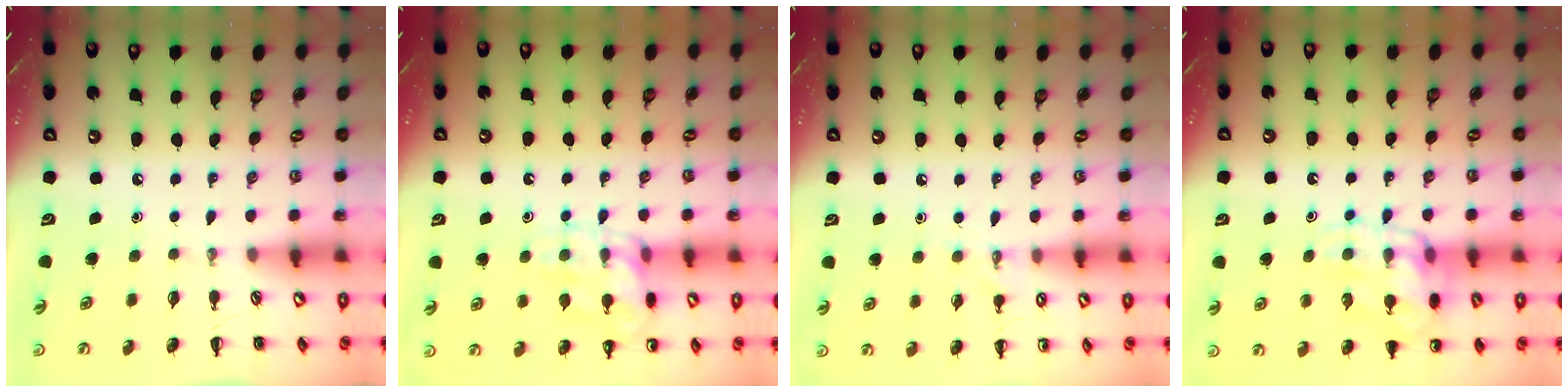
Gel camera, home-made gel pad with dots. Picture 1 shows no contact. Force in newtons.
{"total": 13.6, "press": 13.5, "slide": 1.1}
{"total": 6.6, "press": 6.3, "slide": 2.0}
{"total": 14.5, "press": 14.3, "slide": 1.9}